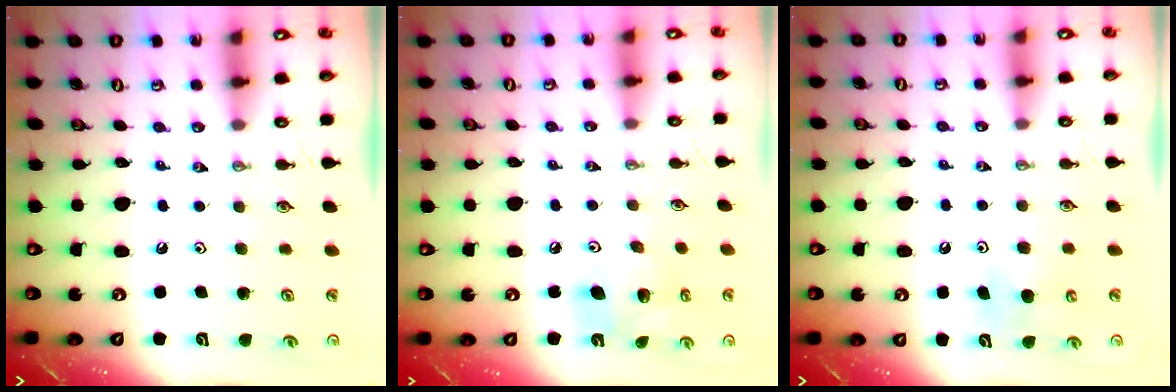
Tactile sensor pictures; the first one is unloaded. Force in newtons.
{"total": 10.4, "press": 10.2, "slide": 1.8}
{"total": 4.8, "press": 4.8, "slide": 0.5}